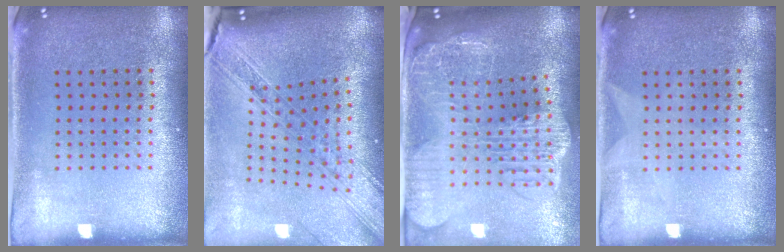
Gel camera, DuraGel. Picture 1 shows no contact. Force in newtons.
{"total": 2.5, "press": 2.1, "slide": 1.4}
{"total": 3.8, "press": 3.0, "slide": 2.4}
{"total": 0.6, "press": 0.6, "slide": 0.1}